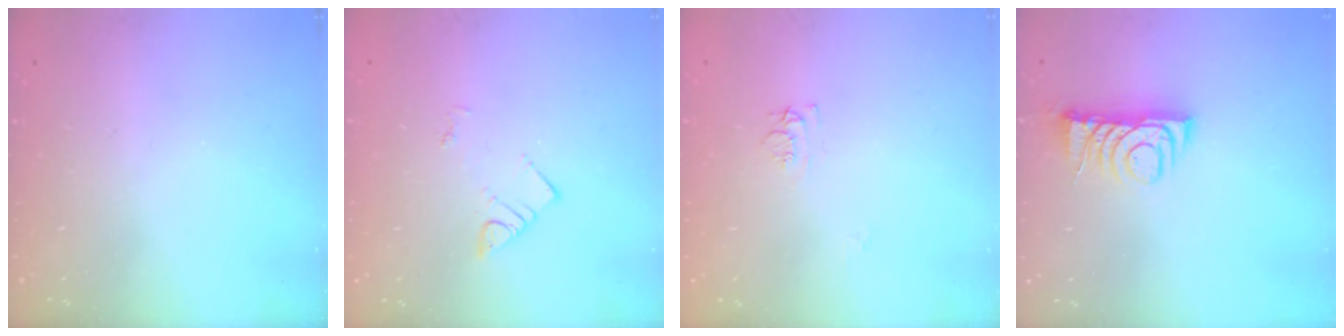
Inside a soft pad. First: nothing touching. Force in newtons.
{"total": 3.7, "press": 3.6, "slide": 0.6}
{"total": 6.2, "press": 6.2, "slide": 0.6}
{"total": 7.0, "press": 7.0, "slide": 0.7}